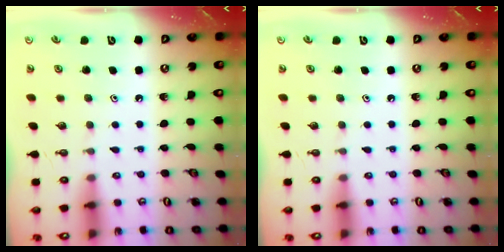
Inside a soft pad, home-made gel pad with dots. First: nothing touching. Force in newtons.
{"total": 0.0}